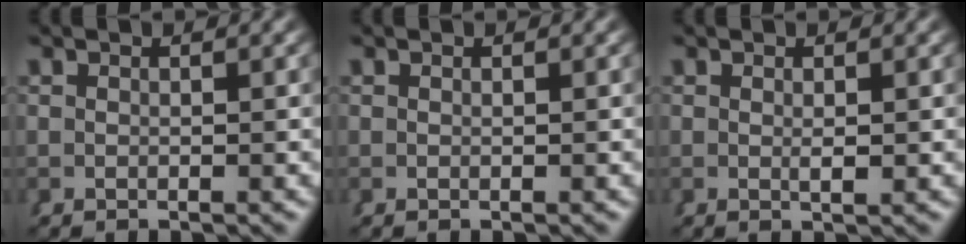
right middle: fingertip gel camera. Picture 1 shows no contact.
{"total": 0.0}
{"total": 0.7, "force": [0.1, -0.2, 0.7], "torque": [-0.009, -0.008, 0.006]}